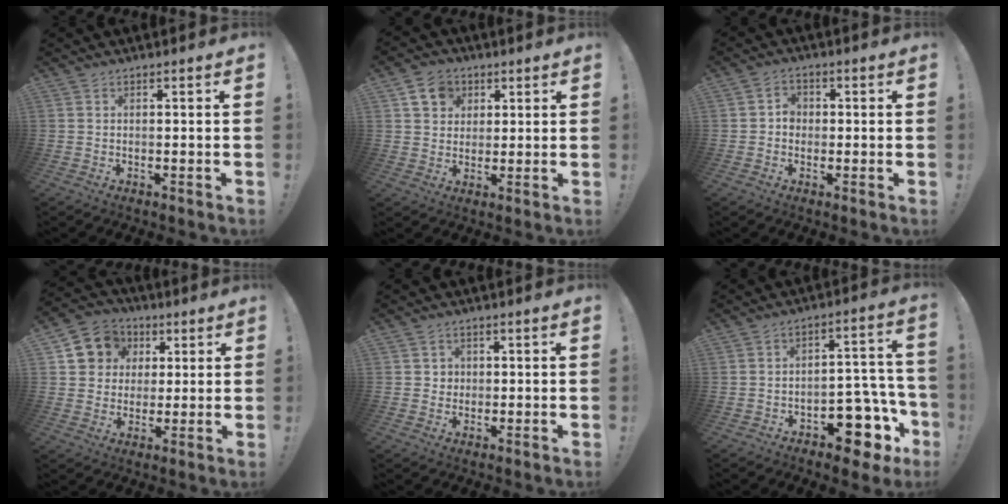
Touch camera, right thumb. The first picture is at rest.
{"total": 8.7, "force": [3.9, 7.2, 3.0], "torque": [-0.042, -0.015, 0.078]}
{"total": 3.8, "force": [-0.6, 3.3, 1.6], "torque": [-0.030, 0.008, -0.011]}
{"total": 9.8, "force": [4.6, 7.0, 5.1], "torque": [-0.084, -0.008, 0.090]}
{"total": 2.8, "force": [0.5, 2.7, 0.4], "torque": [-0.008, 0.000, 0.010]}
{"total": 11.7, "force": [-6.8, 6.3, 7.1], "torque": [-0.053, 0.040, -0.111]}